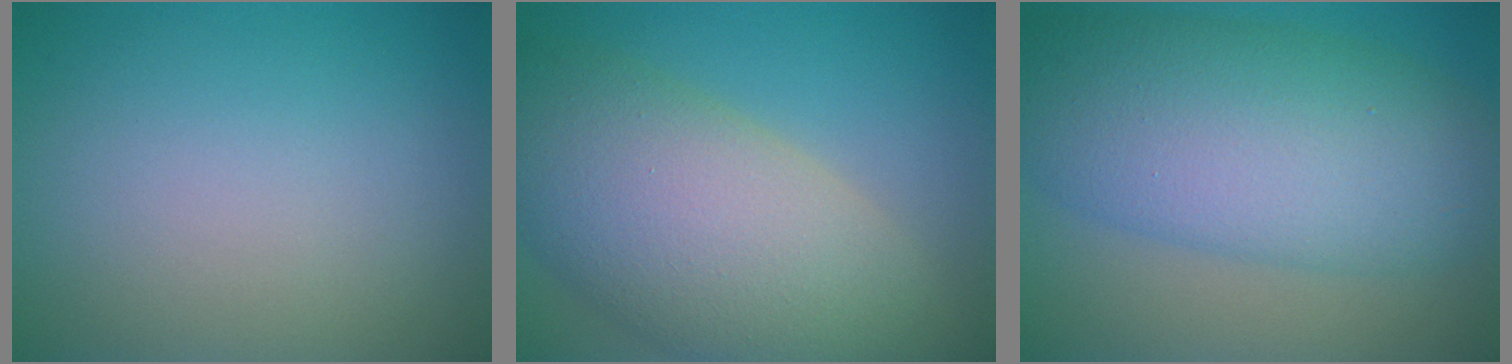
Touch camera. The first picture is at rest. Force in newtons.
{"total": 11.5, "press": 11.4, "slide": 1.0}
{"total": 10.5, "press": 10.5, "slide": 0.2}